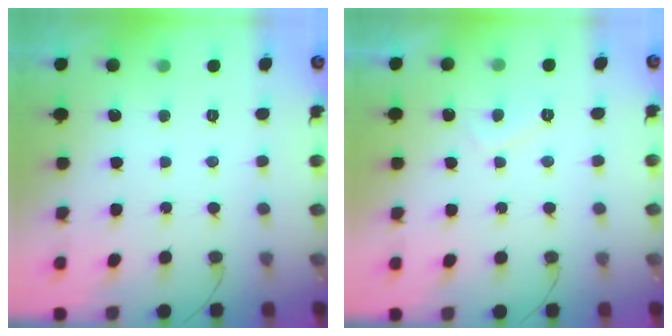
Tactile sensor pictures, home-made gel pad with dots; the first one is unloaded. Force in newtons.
{"total": 2.3, "press": 2.1, "slide": 0.8}